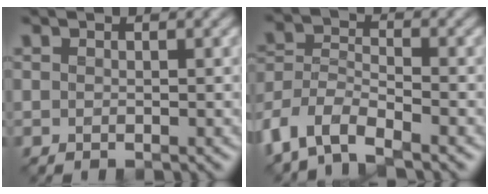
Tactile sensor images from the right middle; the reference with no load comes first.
{"total": 5.6, "force": [-4.2, 2.4, 2.9], "torque": [-0.062, -0.005, -0.093]}